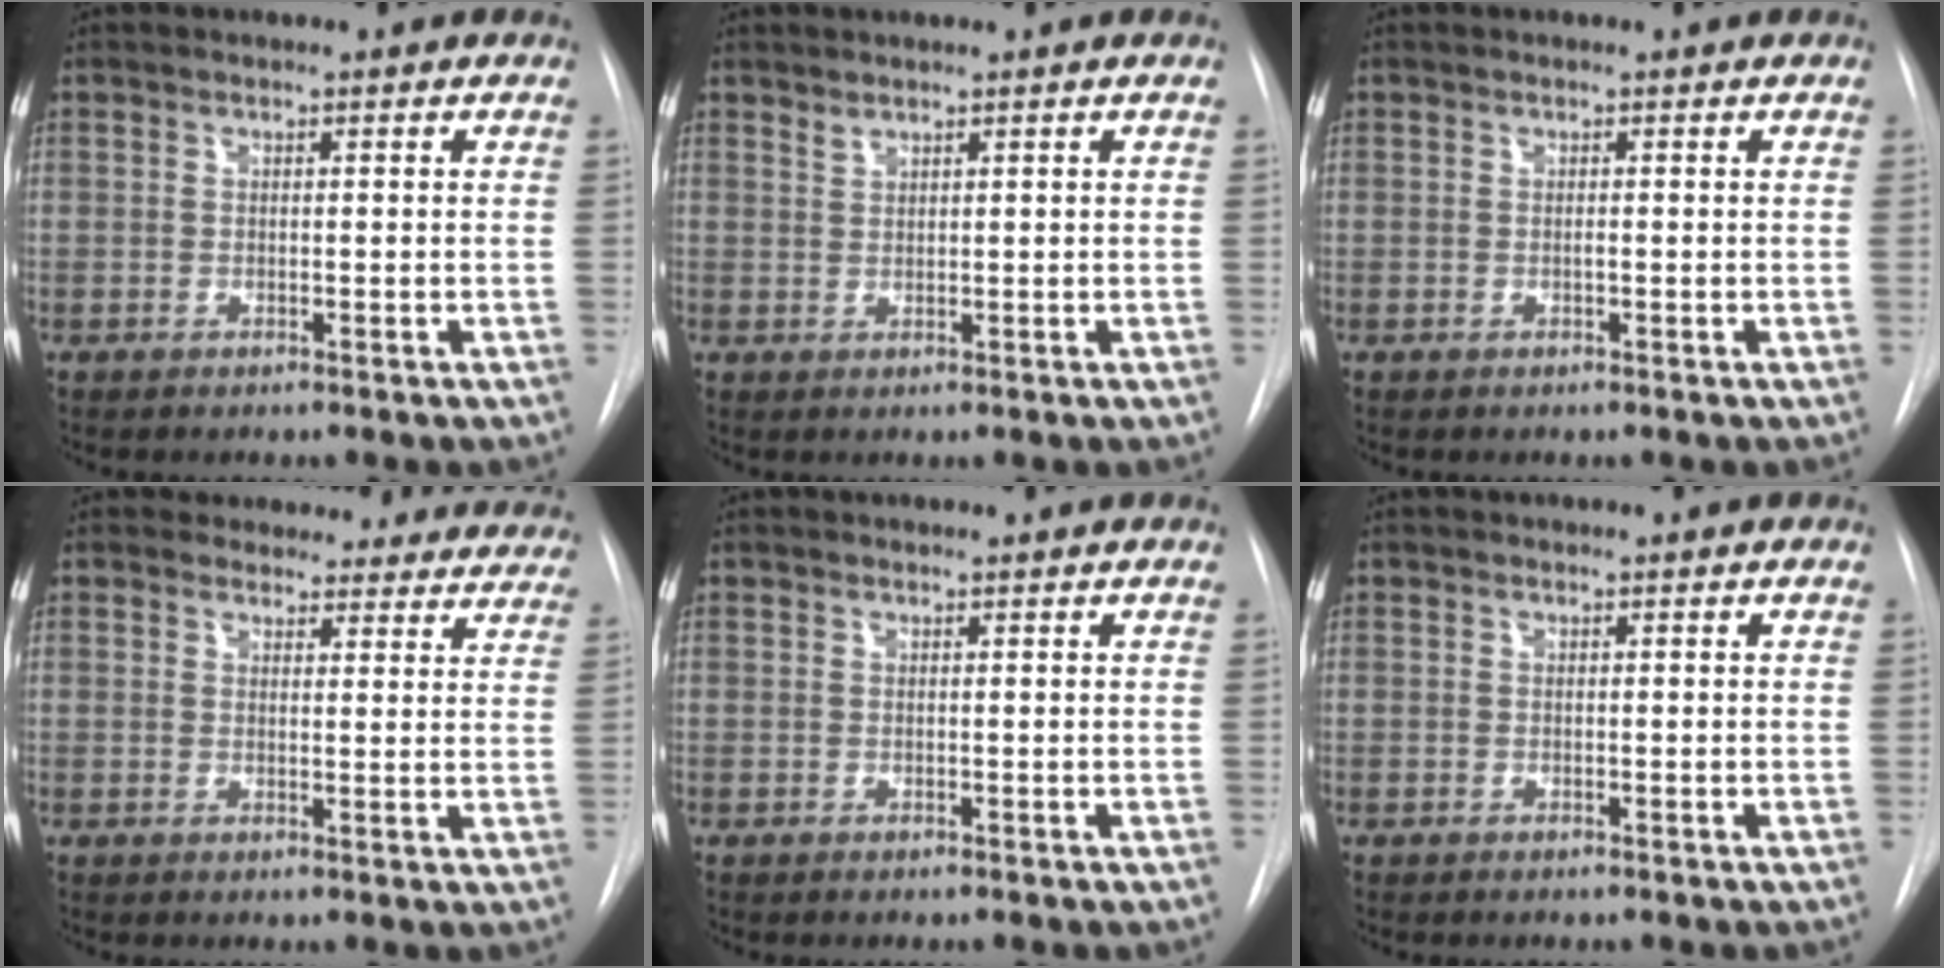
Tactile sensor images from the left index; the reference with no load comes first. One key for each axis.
{"total": 1.0, "fx": 0.9, "fy": 0.1, "fz": 0.1, "tx": -0.003, "ty": 0.000, "tz": 0.020}
{"total": 0.0}
{"total": 16.2, "fx": 15.1, "fy": 5.8, "fz": 1.6, "tx": 0.012, "ty": -0.019, "tz": 0.158}
{"total": 0.7, "fx": 0.7, "fy": 0.0, "fz": 0.0, "tx": 0.000, "ty": 0.000, "tz": 0.009}
{"total": 0.0}